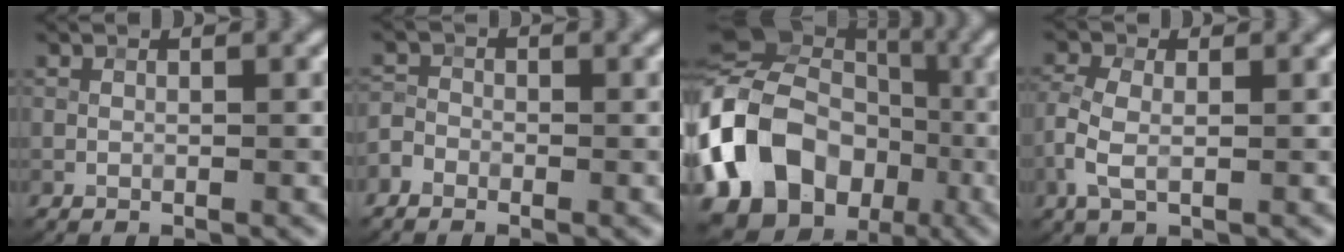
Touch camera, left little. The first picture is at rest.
{"total": 2.1, "force": [-1.5, 1.3, 0.5], "torque": [-0.004, 0.007, -0.034]}
{"total": 16.7, "force": [-4.7, 13.6, 8.4], "torque": [-0.205, 0.008, -0.104]}
{"total": 3.4, "force": [-0.6, 1.8, 2.8], "torque": [-0.073, 0.002, -0.019]}